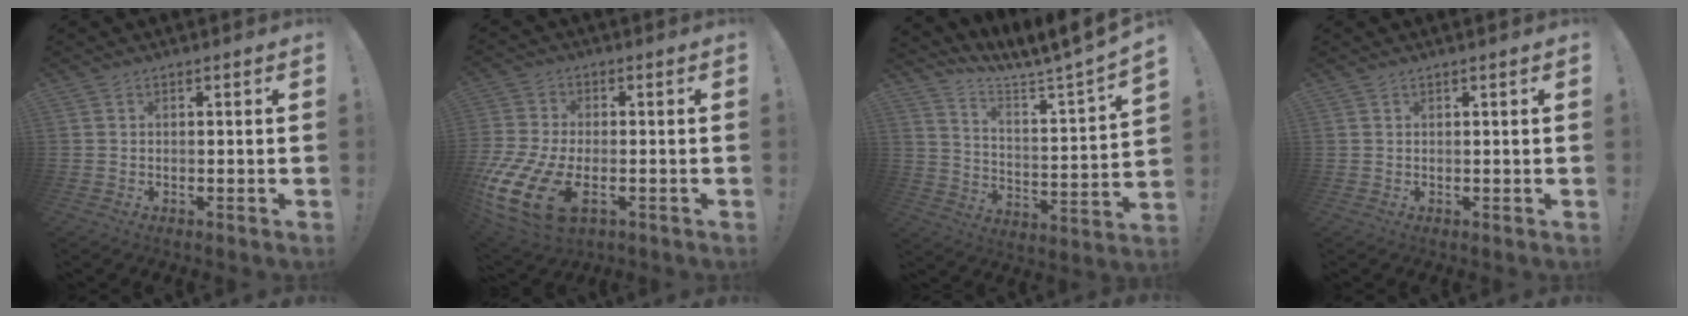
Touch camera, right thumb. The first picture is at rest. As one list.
[{"total": 17.2, "force": [-5.5, 9.9, 13.0], "torque": [-0.276, 0.016, -0.089]}, {"total": 6.6, "force": [5.5, -0.8, 3.6], "torque": [-0.058, -0.076, 0.077]}, {"total": 0.6, "force": [0.5, -0.1, 0.3], "torque": [0.001, -0.002, 0.006]}]